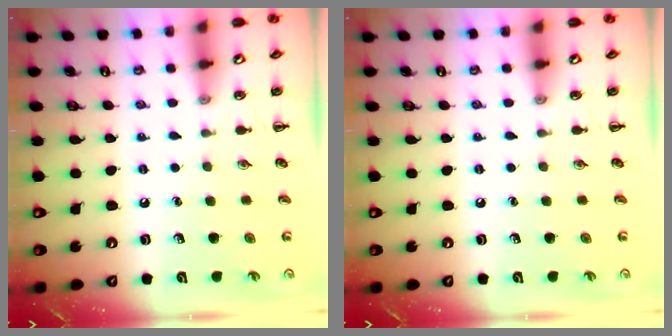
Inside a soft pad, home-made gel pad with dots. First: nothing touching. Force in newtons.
{"total": 0.0}